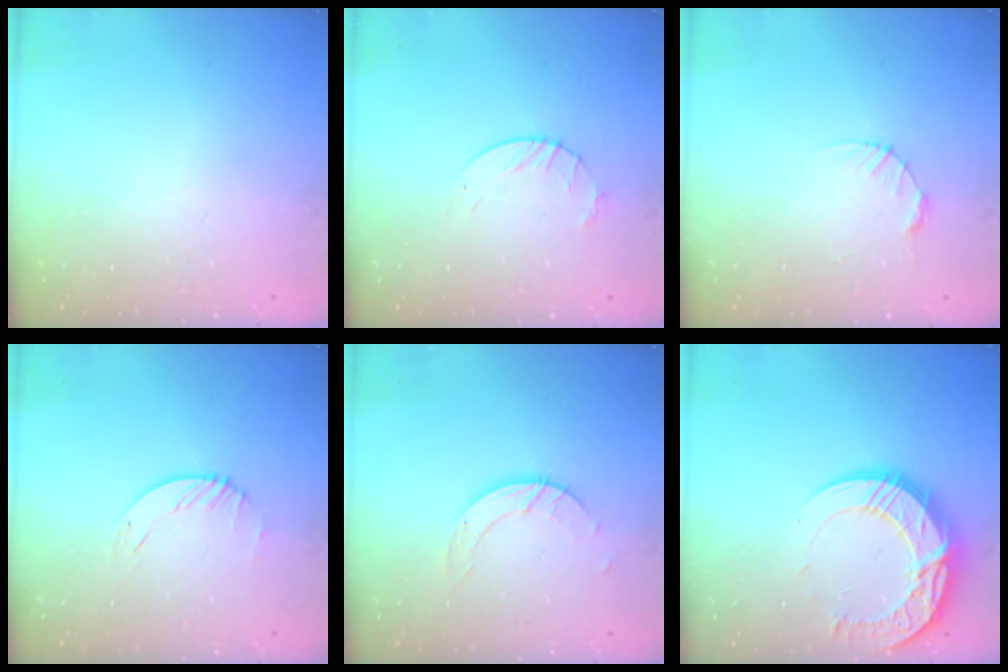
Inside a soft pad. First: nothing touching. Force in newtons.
{"total": 3.5, "press": 3.5, "slide": 0.4}
{"total": 3.4, "press": 3.4, "slide": 0.4}
{"total": 1.9, "press": 1.9, "slide": 0.2}
{"total": 5.1, "press": 5.1, "slide": 0.2}
{"total": 17.2, "press": 17.2, "slide": 0.7}